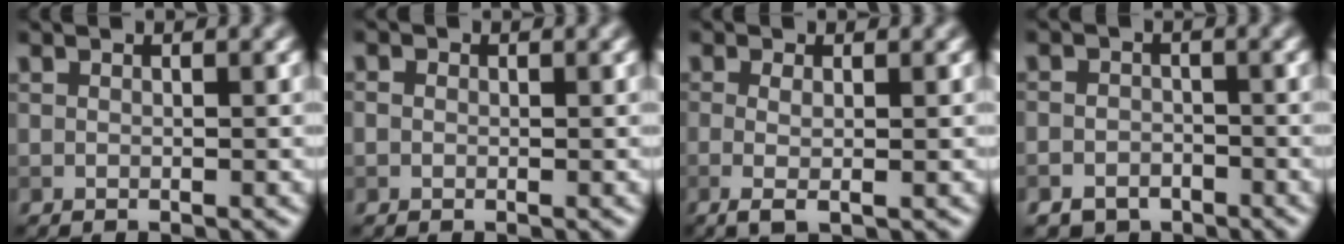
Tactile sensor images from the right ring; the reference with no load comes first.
{"total": 0.9, "force": [0.1, 0.8, 0.3], "torque": [-0.005, -0.003, -0.003]}
{"total": 2.4, "force": [-0.3, 0.8, 2.3], "torque": [-0.036, -0.003, -0.006]}
{"total": 2.8, "force": [-1.9, 2.0, 0.6], "torque": [0.000, 0.004, -0.031]}